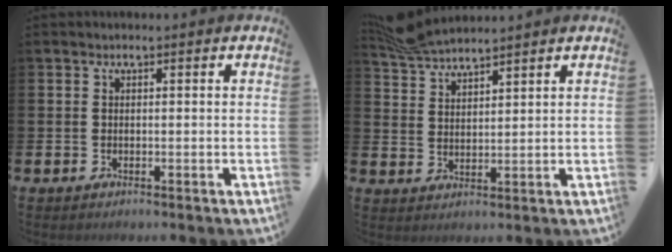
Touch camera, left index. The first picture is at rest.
{"total": 5.2, "force": [5.1, 0.4, 1.1], "torque": [-0.030, -0.023, 0.092]}